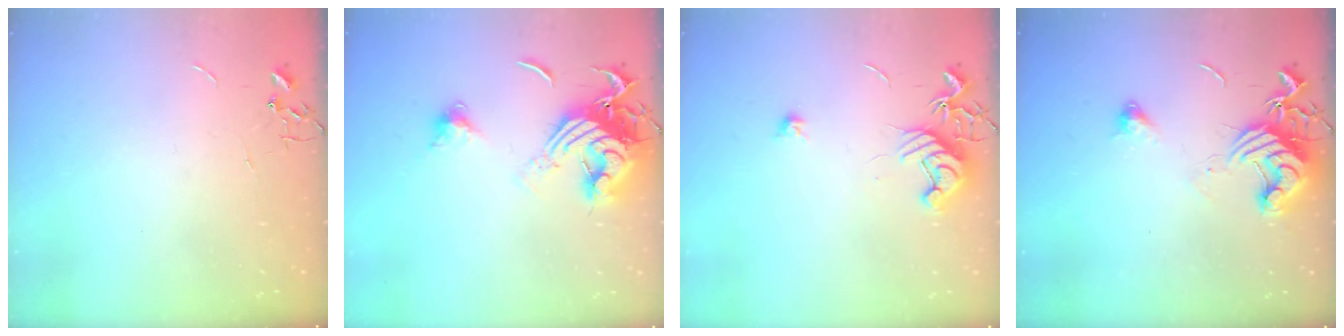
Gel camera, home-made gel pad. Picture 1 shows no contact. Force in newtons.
{"total": 16.6, "press": 16.5, "slide": 1.6}
{"total": 10.1, "press": 10.1, "slide": 0.7}
{"total": 12.7, "press": 12.6, "slide": 1.6}